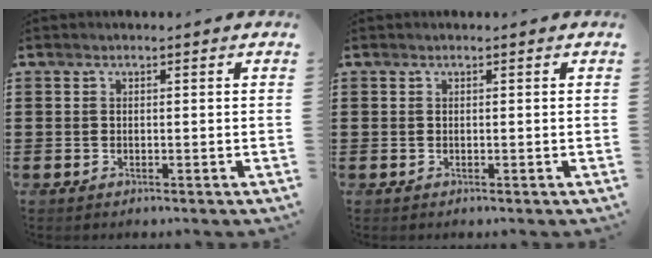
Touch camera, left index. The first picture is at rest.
{"total": 0.0}